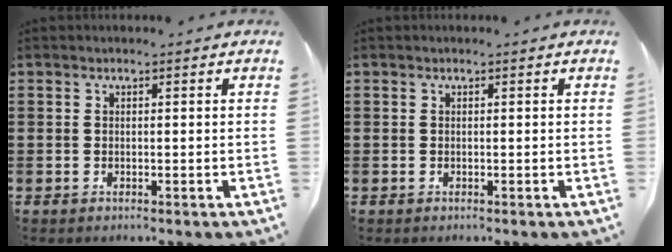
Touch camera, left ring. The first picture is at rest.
{"total": 0.0}